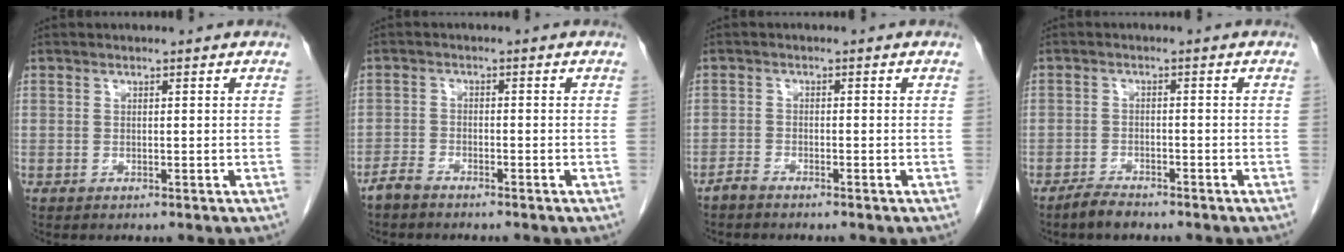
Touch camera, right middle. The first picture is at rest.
{"total": 2.5, "force": [-2.2, 0.7, 0.7], "torque": [-0.021, 0.000, -0.043]}
{"total": 1.7, "force": [-1.6, 0.3, 0.5], "torque": [-0.015, -0.001, -0.029]}
{"total": 2.5, "force": [-2.3, 0.6, 0.9], "torque": [-0.024, -0.003, -0.039]}